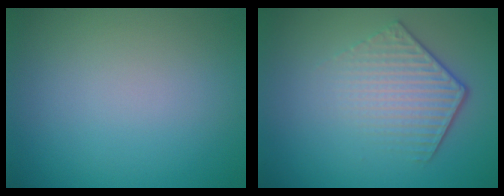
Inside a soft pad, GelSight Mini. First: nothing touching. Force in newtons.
{"total": 4.3, "press": 3.0, "slide": 3.1}